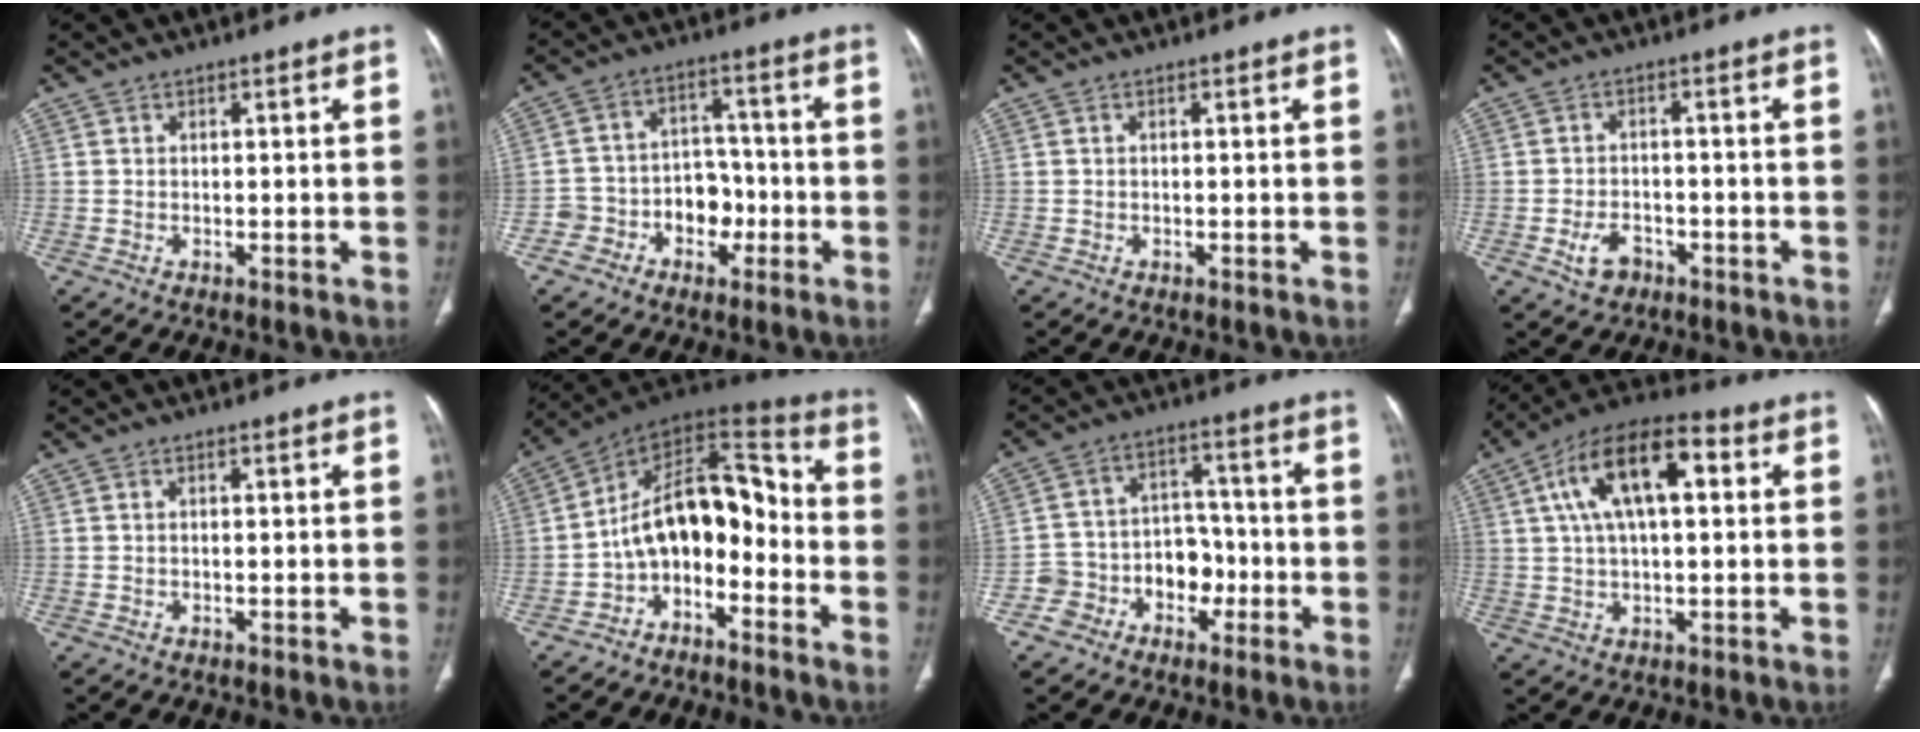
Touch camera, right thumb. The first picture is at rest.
{"total": 8.6, "force": [-3.5, 7.1, 3.4], "torque": [-0.013, 0.052, -0.057]}
{"total": 0.0}
{"total": 4.5, "force": [-2.2, 3.1, 2.4], "torque": [-0.035, 0.019, -0.030]}
{"total": 0.6, "force": [0.1, 0.2, 0.6], "torque": [-0.017, 0.006, 0.004]}
{"total": 14.3, "force": [-4.4, 8.8, 10.4], "torque": [-0.135, 0.100, -0.083]}
{"total": 9.4, "force": [-4.2, 7.7, 3.3], "torque": [-0.008, 0.064, -0.069]}
{"total": 16.0, "force": [4.4, 7.4, 13.5], "torque": [-0.227, 0.025, 0.067]}